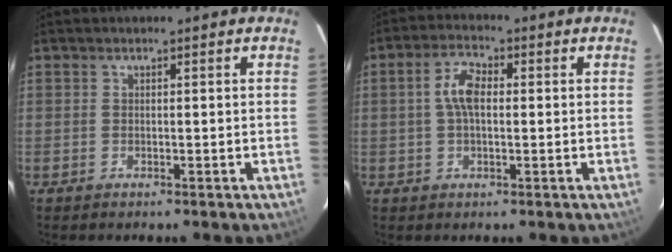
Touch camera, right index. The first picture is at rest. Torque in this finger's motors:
{"motor_torque": [0.58, 0.20, 0.17, 0.10]}